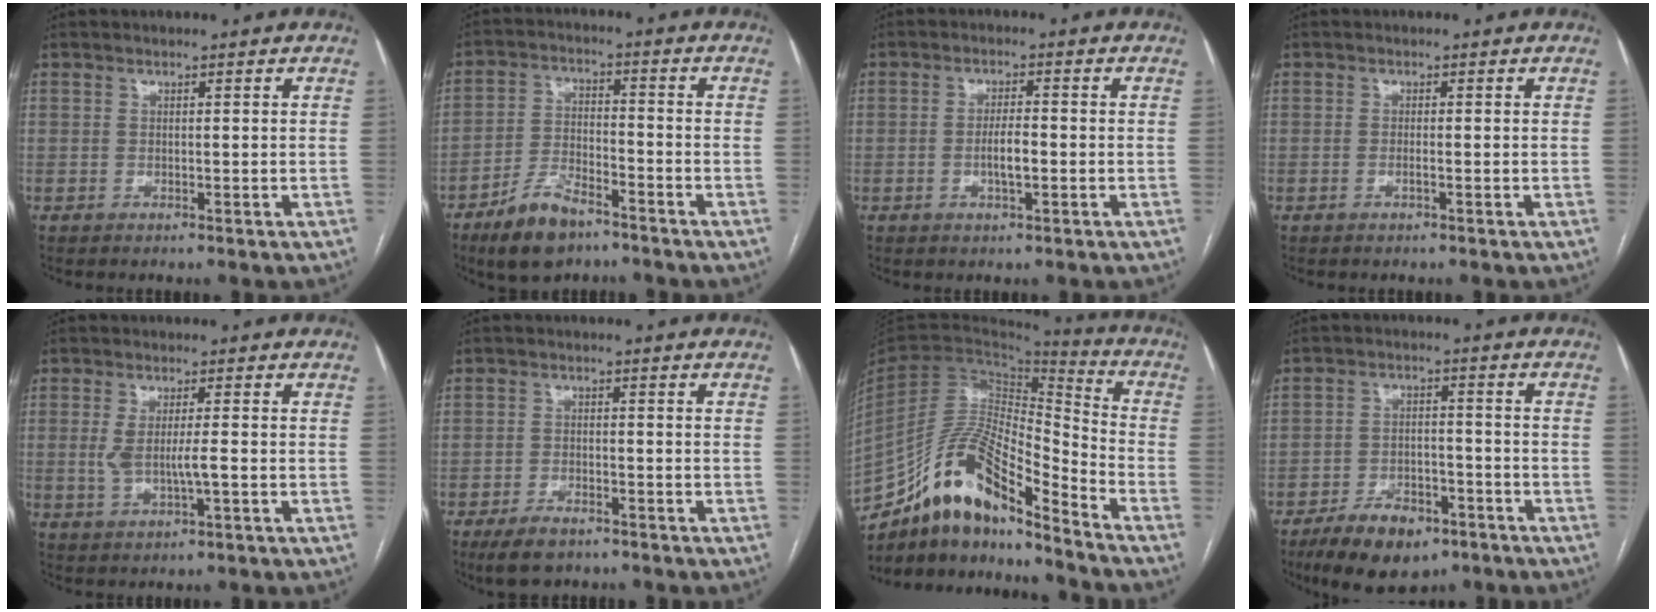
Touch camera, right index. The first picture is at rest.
{"total": 9.0, "force": [-6.3, 3.3, 5.4], "torque": [-0.113, -0.007, -0.117]}
{"total": 3.5, "force": [-0.8, 0.9, 3.3], "torque": [-0.063, 0.001, -0.012]}
{"total": 0.9, "force": [-0.4, 0.1, 0.8], "torque": [-0.018, 0.000, -0.006]}
{"total": 4.8, "force": [-0.4, 1.0, 4.6], "torque": [-0.095, -0.002, -0.004]}
{"total": 5.2, "force": [-3.9, 2.1, 2.6], "torque": [-0.052, -0.004, -0.064]}
{"total": 16.7, "force": [-12.8, 3.7, 10.0], "torque": [-0.179, 0.035, -0.228]}
{"total": 10.2, "force": [-6.9, 4.6, 5.9], "torque": [-0.100, -0.002, -0.112]}